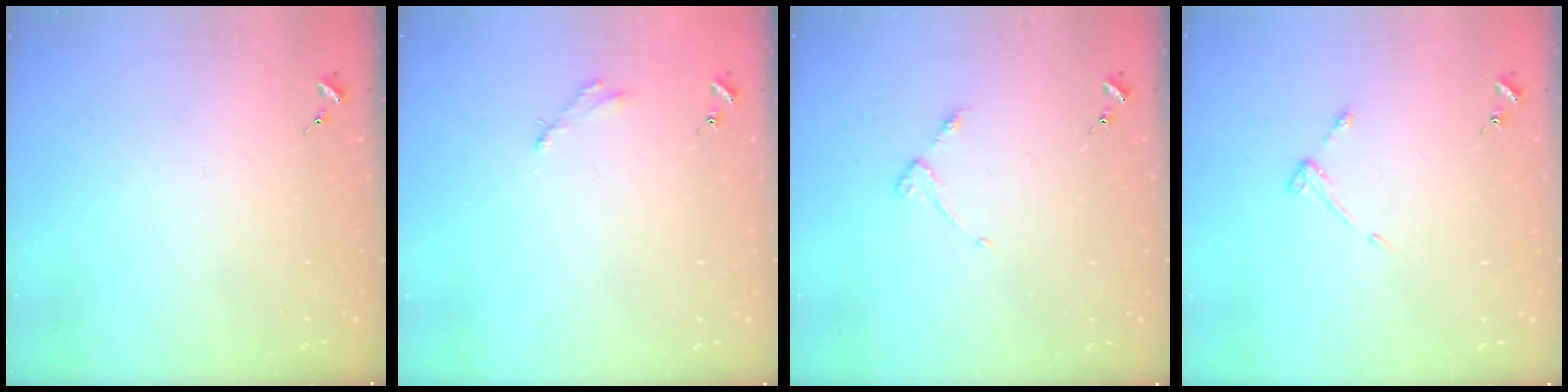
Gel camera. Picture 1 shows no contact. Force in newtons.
{"total": 2.5, "press": 2.5, "slide": 0.2}
{"total": 4.0, "press": 3.9, "slide": 0.5}
{"total": 3.2, "press": 3.1, "slide": 0.5}